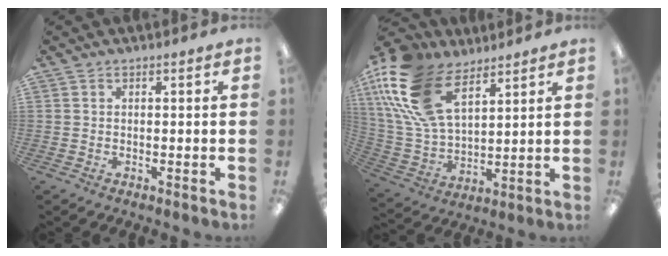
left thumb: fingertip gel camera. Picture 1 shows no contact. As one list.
[{"total": 21.3, "force": [11.3, 11.2, 14.2], "torque": [-0.325, -0.041, 0.204]}]